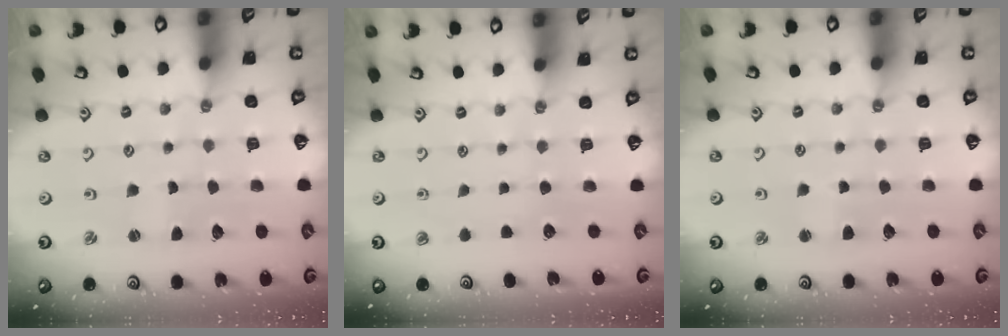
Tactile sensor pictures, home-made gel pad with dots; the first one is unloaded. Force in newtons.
{"total": 0.0}
{"total": 1.5, "press": 1.4, "slide": 0.4}